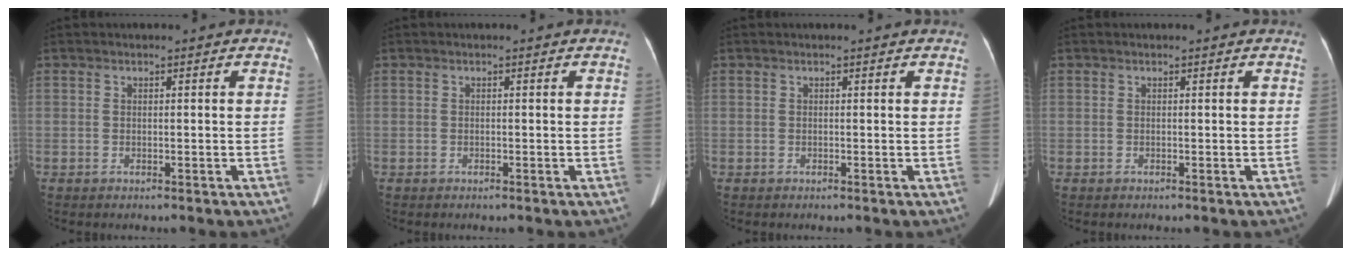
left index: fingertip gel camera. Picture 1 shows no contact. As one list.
[{"total": 0.0}, {"total": 0.5, "force": [0.5, 0.1, 0.1], "torque": [-0.007, 0.013, 0.003]}, {"total": 0.0}]